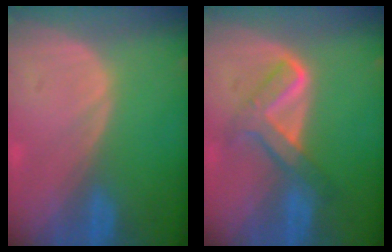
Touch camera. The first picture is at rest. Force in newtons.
{"total": 5.8, "press": 5.8, "slide": 0.2}